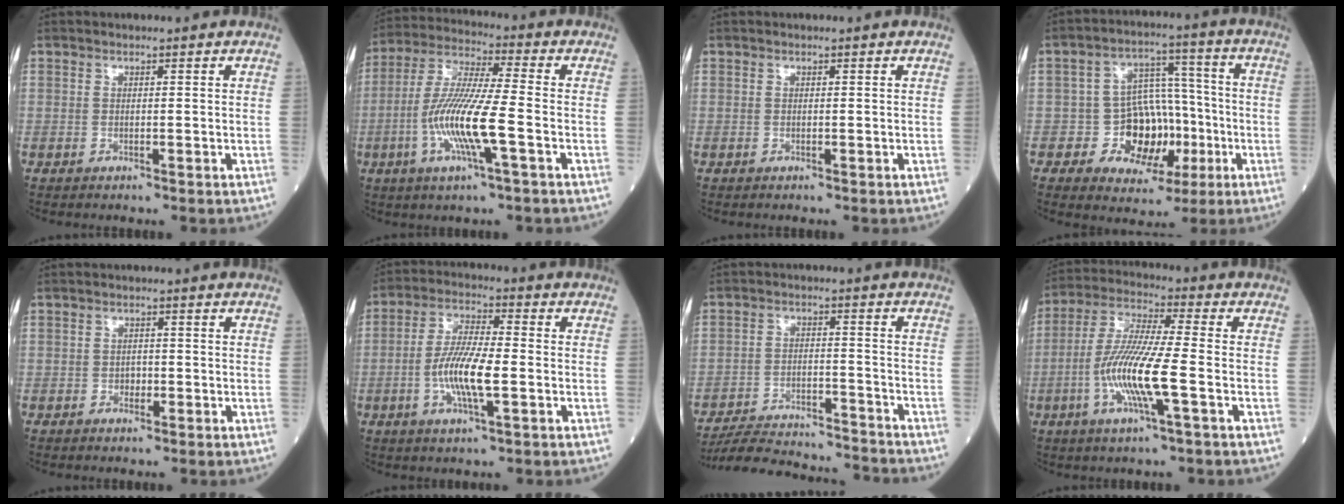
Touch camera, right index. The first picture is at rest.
{"total": 12.6, "force": [-3.5, 0.6, 12.1], "torque": [-0.246, -0.005, -0.071]}
{"total": 0.0}
{"total": 9.7, "force": [-2.5, 7.9, 5.0], "torque": [-0.062, 0.031, -0.031]}
{"total": 1.5, "force": [-0.5, 1.2, 0.8], "torque": [-0.007, 0.005, -0.008]}
{"total": 9.3, "force": [-2.1, 1.7, 8.9], "torque": [-0.175, -0.001, -0.043]}
{"total": 15.6, "force": [-15.0, 2.1, 3.7], "torque": [-0.071, 0.004, -0.221]}
{"total": 12.0, "force": [-3.3, 0.4, 11.5], "torque": [-0.235, -0.006, -0.068]}